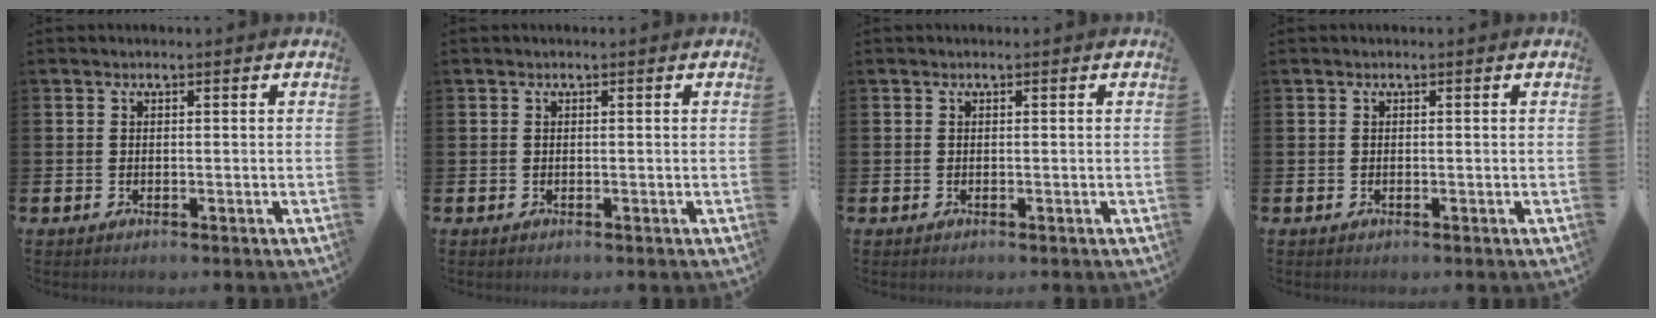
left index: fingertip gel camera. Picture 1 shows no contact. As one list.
[{"total": 0.0}, {"total": 0.0}, {"total": 0.0}]